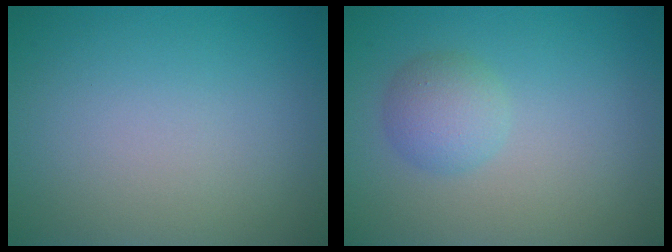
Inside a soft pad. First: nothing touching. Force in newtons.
{"total": 2.5, "press": 2.5, "slide": 0.1}